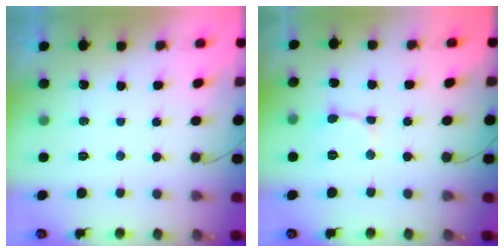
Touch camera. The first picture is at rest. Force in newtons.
{"total": 1.6, "press": 1.6, "slide": 0.1}